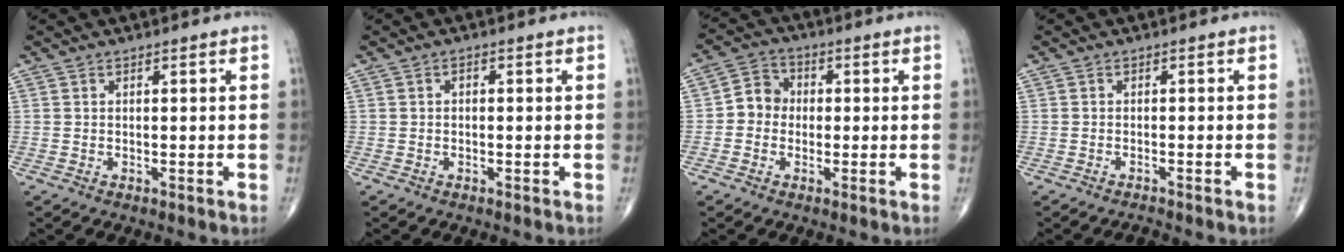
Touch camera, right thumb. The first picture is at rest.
{"total": 0.8, "force": [-0.1, 0.5, 0.6], "torque": [-0.004, 0.002, -0.005]}
{"total": 5.5, "force": [-0.6, 4.9, 2.4], "torque": [-0.018, 0.019, -0.024]}
{"total": 1.1, "force": [-1.0, -0.3, 0.2], "torque": [-0.013, 0.006, -0.017]}